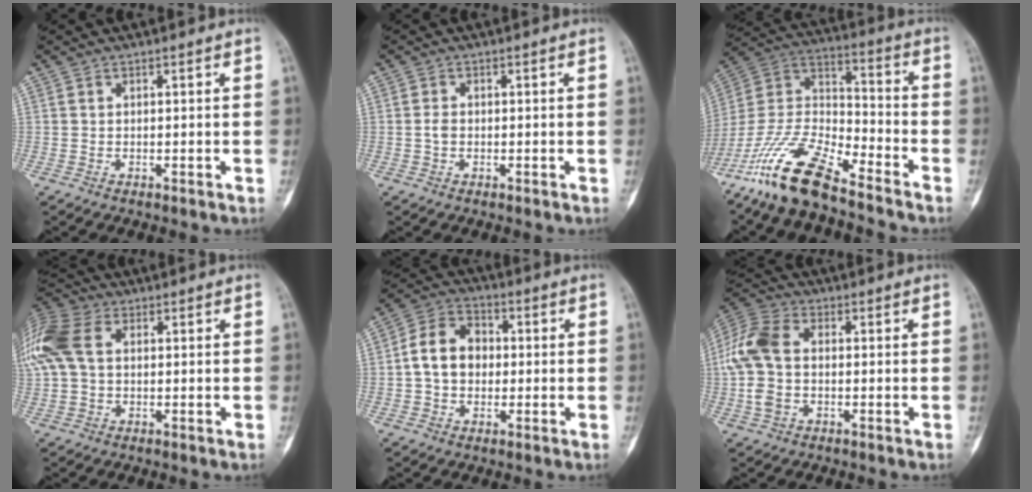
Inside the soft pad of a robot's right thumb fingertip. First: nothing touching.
{"total": 1.5, "force": [-0.2, 1.0, 1.0], "torque": [-0.021, 0.002, -0.006]}
{"total": 17.2, "force": [-13.1, 4.4, 10.1], "torque": [-0.198, 0.069, -0.256]}
{"total": 13.7, "force": [2.8, 9.1, 9.8], "torque": [-0.256, 0.028, 0.049]}
{"total": 9.6, "force": [0.0, 7.4, 6.1], "torque": [-0.090, 0.026, -0.010]}
{"total": 11.2, "force": [-0.3, 7.1, 8.7], "torque": [-0.199, 0.024, -0.014]}